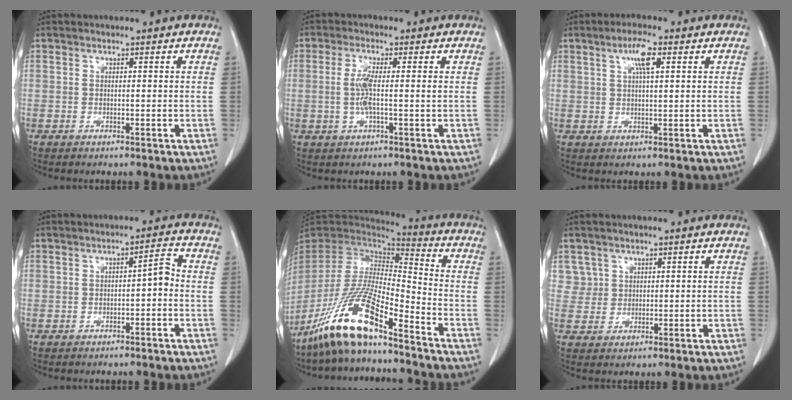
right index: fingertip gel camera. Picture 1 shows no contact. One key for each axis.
{"total": 3.8, "fx": -0.1, "fy": 0.3, "fz": 3.8, "tx": -0.083, "ty": -0.002, "tz": -0.004}
{"total": 4.3, "fx": 1.9, "fy": 0.6, "fz": 3.9, "tx": -0.074, "ty": 0.004, "tz": 0.033}
{"total": 3.0, "fx": -0.8, "fy": 0.9, "fz": 2.7, "tx": -0.038, "ty": 0.013, "tz": -0.010}
{"total": 15.7, "fx": -10.9, "fy": 2.3, "fz": 11.0, "tx": -0.214, "ty": -0.019, "tz": -0.208}
{"total": 3.0, "fx": 1.5, "fy": 2.6, "fz": -0.4, "tx": 0.021, "ty": 0.008, "tz": 0.025}